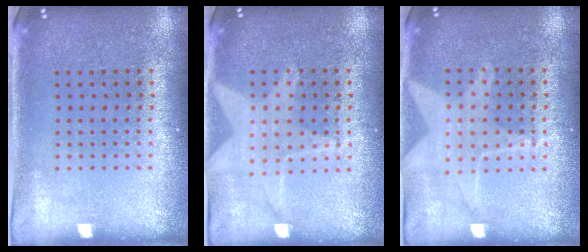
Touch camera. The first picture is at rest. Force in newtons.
{"total": 1.3, "press": 1.3, "slide": 0.2}
{"total": 1.4, "press": 1.4, "slide": 0.5}